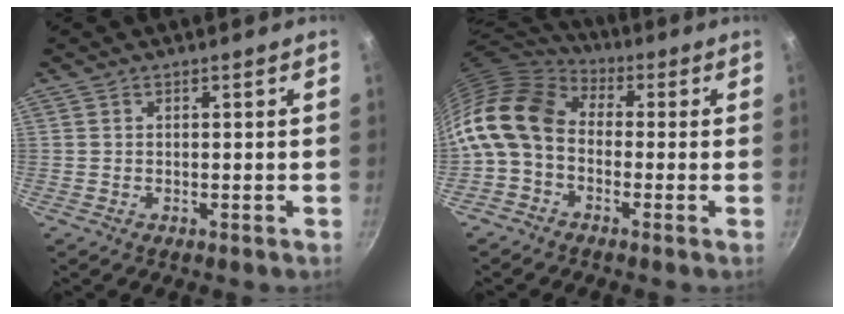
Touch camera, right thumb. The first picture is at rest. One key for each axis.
{"total": 14.0, "fx": -0.7, "fy": 10.2, "fz": 9.6, "tx": -0.176, "ty": 0.030, "tz": -0.036}